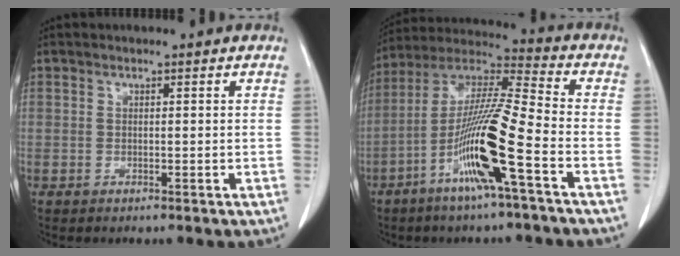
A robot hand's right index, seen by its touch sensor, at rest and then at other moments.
{"total": 15.0, "force": [-6.0, -0.3, 13.8], "torque": [-0.277, -0.004, -0.120]}